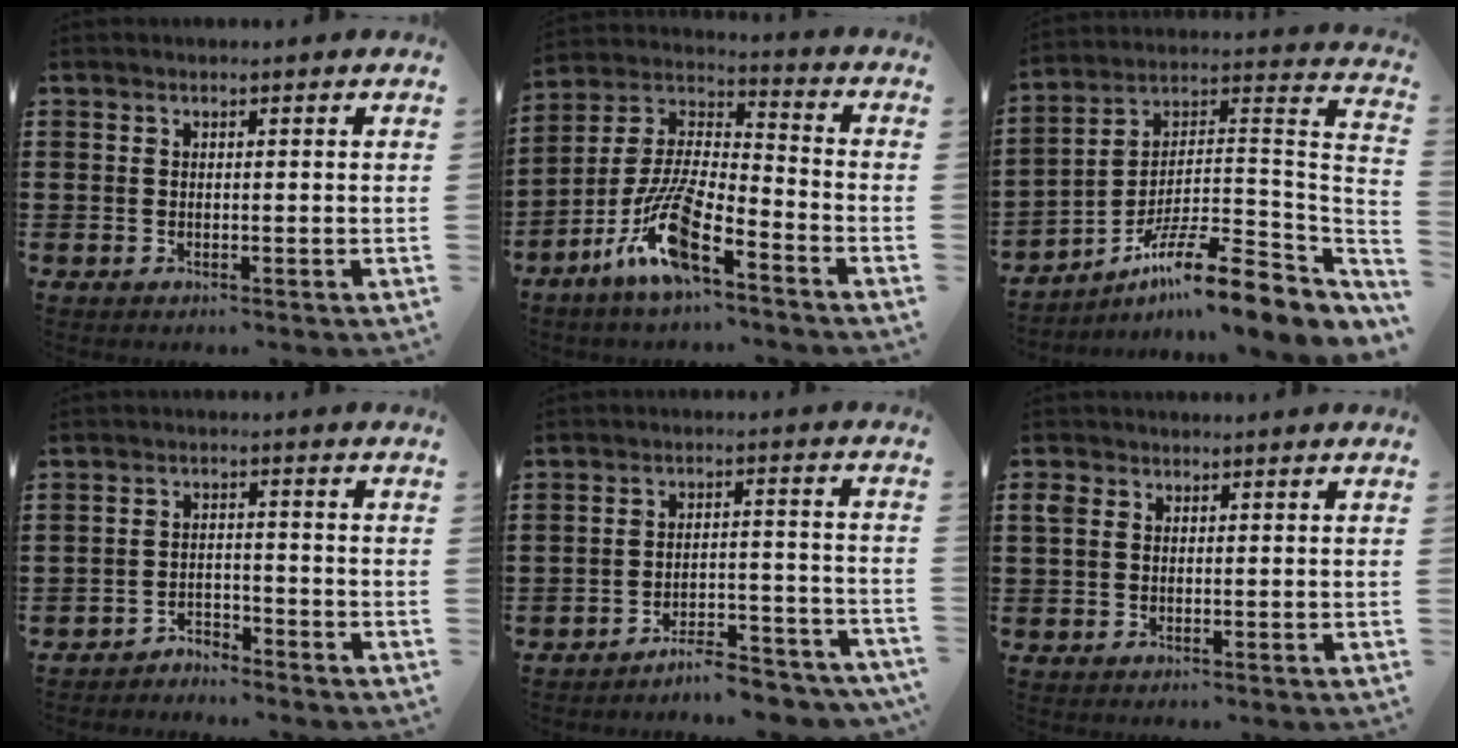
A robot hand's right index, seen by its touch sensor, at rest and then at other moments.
{"total": 11.7, "force": [-7.3, 2.7, 8.7], "torque": [-0.199, -0.006, -0.145]}
{"total": 12.1, "force": [-8.8, 1.4, 8.1], "torque": [-0.135, 0.005, -0.171]}
{"total": 2.8, "force": [-2.8, 0.5, -0.2], "torque": [-0.006, 0.004, -0.060]}
{"total": 5.8, "force": [-5.6, 0.4, 1.4], "torque": [-0.020, 0.011, -0.109]}
{"total": 1.7, "force": [0.4, 1.5, 0.9], "torque": [-0.021, 0.009, 0.006]}